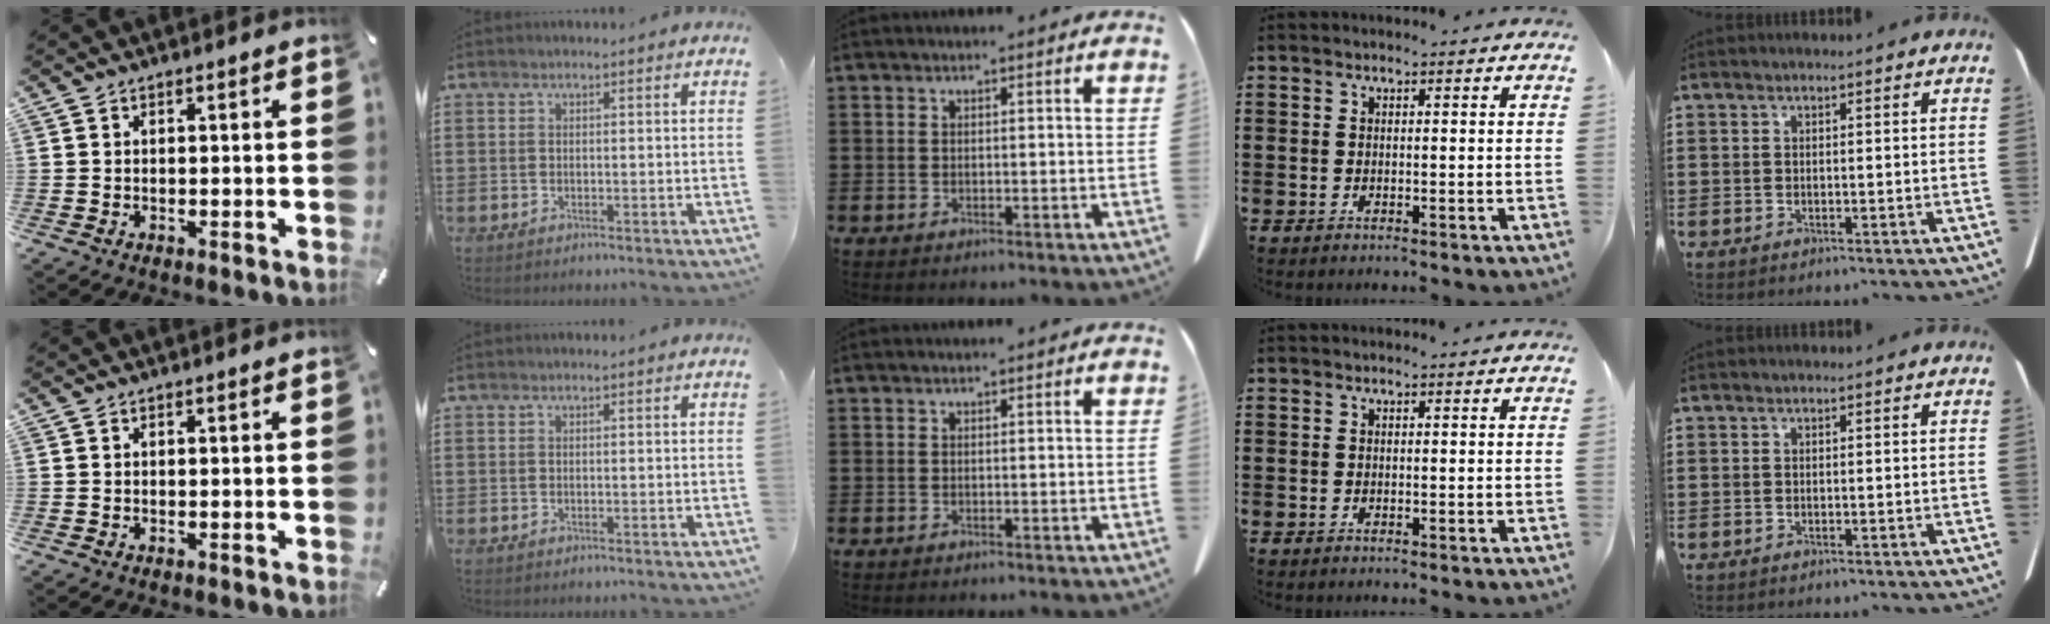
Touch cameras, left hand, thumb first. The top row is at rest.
{}